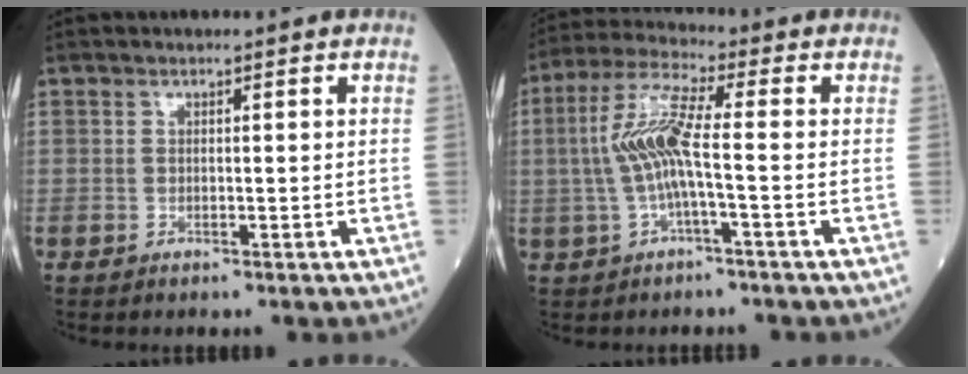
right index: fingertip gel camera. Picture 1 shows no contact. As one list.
[{"total": 8.2, "force": [-0.9, 0.8, 8.1], "torque": [-0.176, 0.020, -0.020]}]